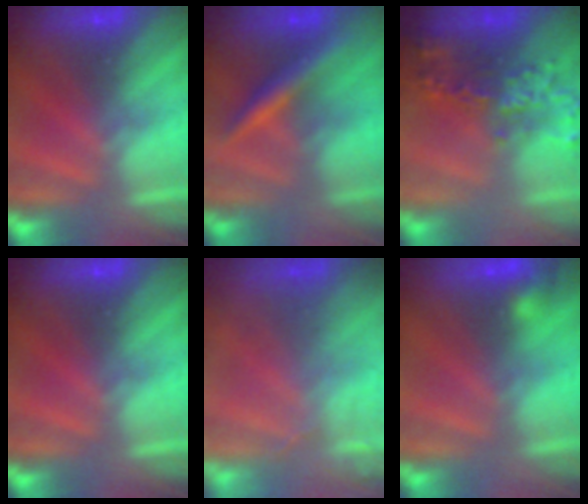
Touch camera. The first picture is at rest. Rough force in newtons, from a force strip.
{"total": 2.4}
{"total": 6.9}
{"total": 0.0}
{"total": 8.1}
{"total": 3.0}